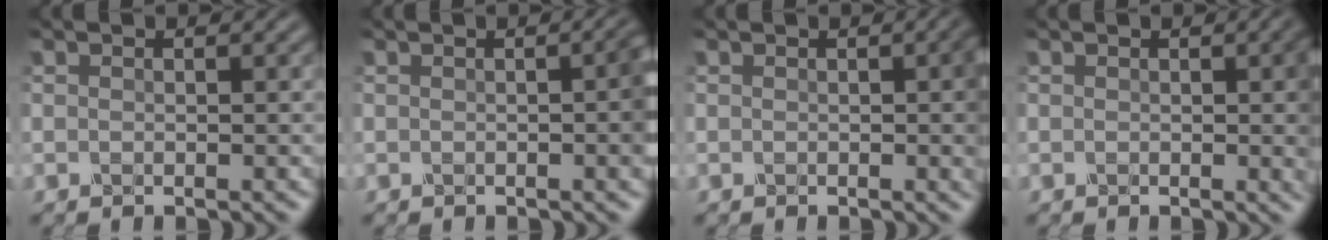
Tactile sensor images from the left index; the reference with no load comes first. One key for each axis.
{"total": 3.3, "fx": 0.0, "fy": 0.8, "fz": 3.2, "tx": -0.031, "ty": 0.009, "tz": -0.003}
{"total": 3.4, "fx": 0.1, "fy": 0.9, "fz": 3.2, "tx": -0.028, "ty": 0.007, "tz": -0.003}
{"total": 3.8, "fx": 0.1, "fy": 1.0, "fz": 3.7, "tx": -0.032, "ty": 0.004, "tz": -0.001}